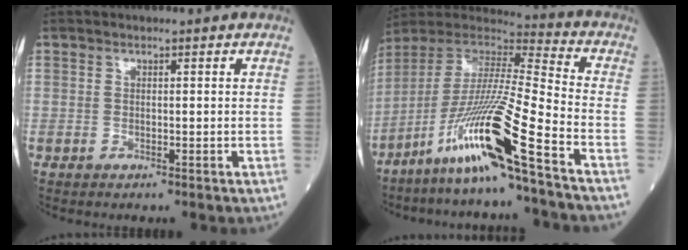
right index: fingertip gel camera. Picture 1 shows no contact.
{"total": 17.9, "force": [-10.5, -1.4, 14.5], "torque": [-0.305, -0.030, -0.202]}